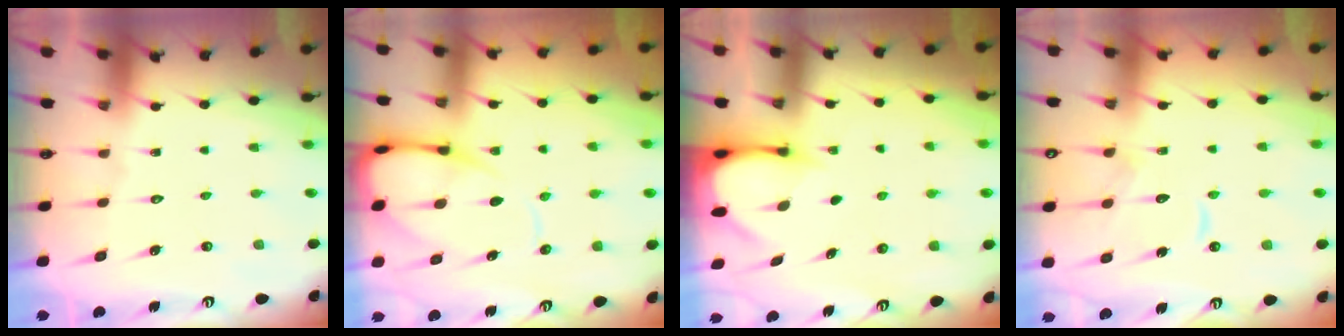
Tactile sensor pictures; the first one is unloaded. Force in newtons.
{"total": 9.7, "press": 9.7, "slide": 1.0}
{"total": 3.3, "press": 3.3, "slide": 0.3}
{"total": 9.4, "press": 9.4, "slide": 1.0}